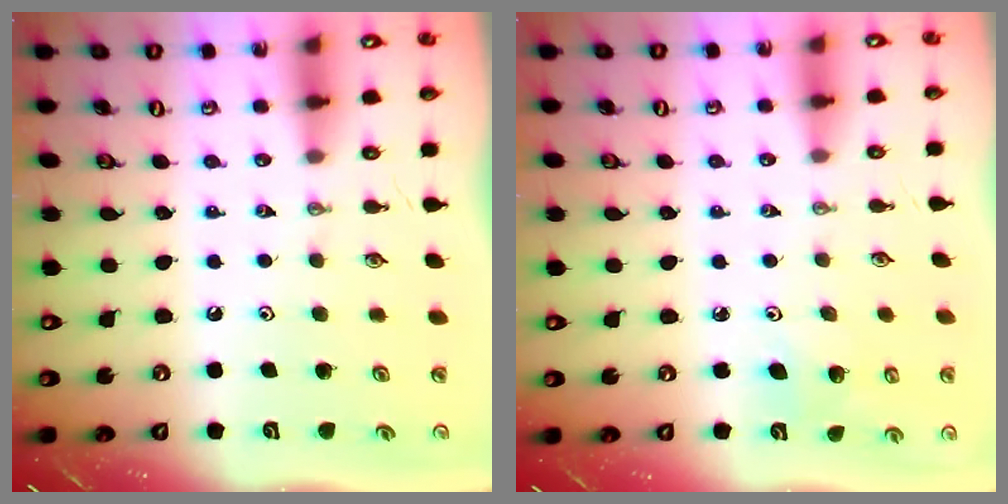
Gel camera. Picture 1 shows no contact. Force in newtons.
{"total": 6.3, "press": 6.2, "slide": 1.0}